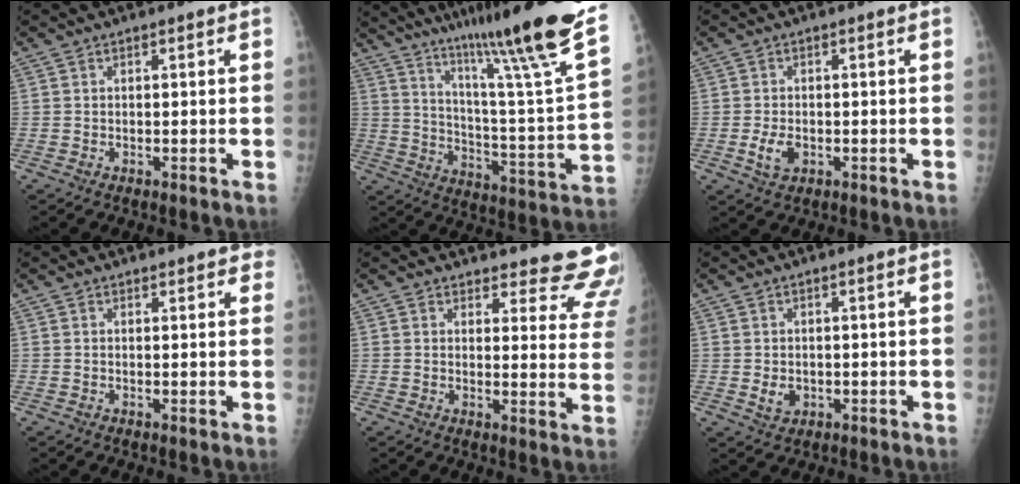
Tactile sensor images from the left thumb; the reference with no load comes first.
{"total": 30.3, "force": [20.7, 2.2, 22.1], "torque": [-0.318, -0.091, 0.310]}
{"total": 3.6, "force": [-0.8, 2.3, 2.6], "torque": [-0.048, -0.003, -0.010]}
{"total": 3.0, "force": [2.6, 1.3, 1.0], "torque": [0.019, -0.004, 0.022]}
{"total": 15.3, "force": [14.7, 3.8, 1.8], "torque": [0.038, -0.134, 0.137]}
{"total": 2.7, "force": [0.0, 2.2, 1.6], "torque": [-0.018, -0.003, 0.008]}